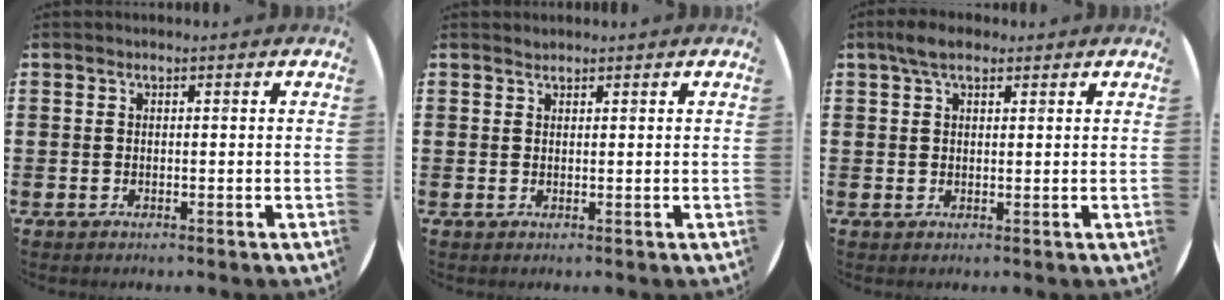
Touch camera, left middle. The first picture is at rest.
{"total": 0.6, "force": [0.6, 0.0, -0.1], "torque": [0.001, 0.002, 0.012]}
{"total": 3.7, "force": [2.5, 1.6, 2.1], "torque": [-0.030, 0.003, 0.043]}